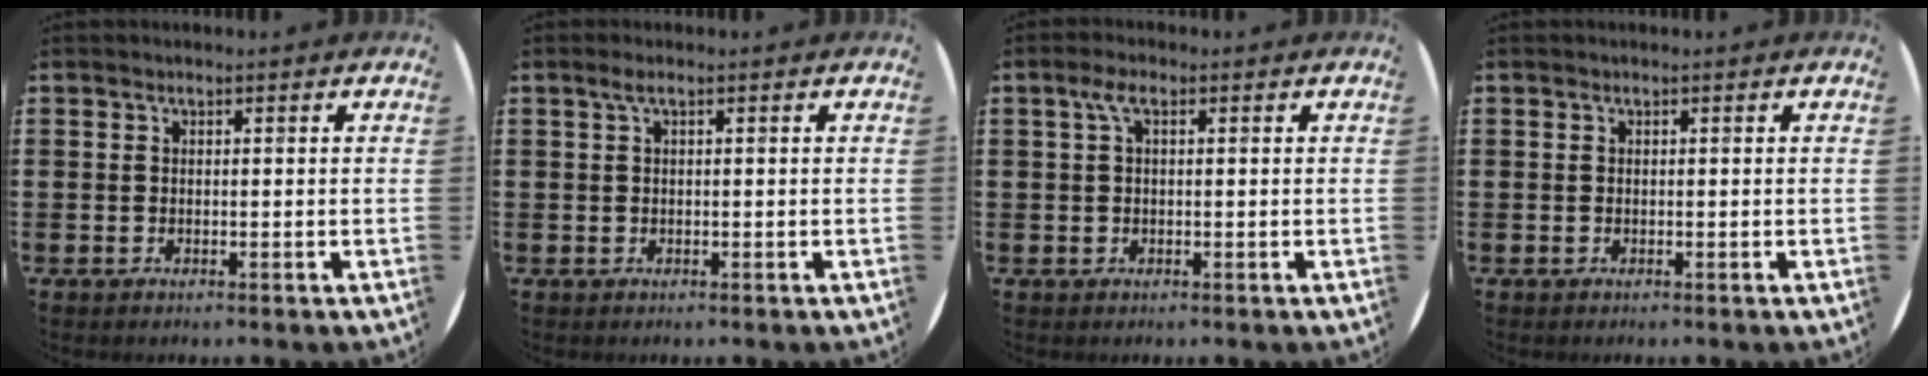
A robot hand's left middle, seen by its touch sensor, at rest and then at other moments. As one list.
[{"total": 1.0, "force": [0.3, 0.1, 1.0], "torque": [-0.019, 0.002, 0.005]}, {"total": 2.2, "force": [0.8, 0.8, 1.9], "torque": [-0.042, 0.007, 0.012]}, {"total": 0.0}]